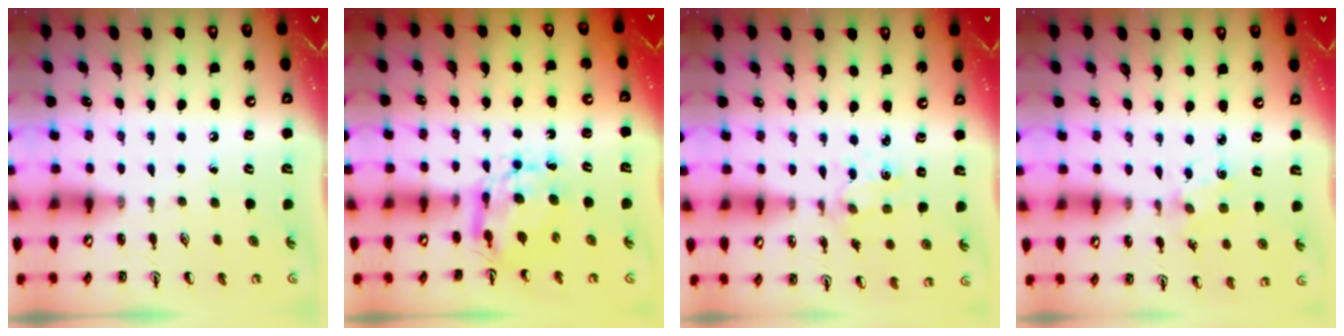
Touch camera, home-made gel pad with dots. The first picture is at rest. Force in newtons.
{"total": 6.8, "press": 6.8, "slide": 0.6}
{"total": 1.5, "press": 1.4, "slide": 0.3}
{"total": 1.9, "press": 1.8, "slide": 0.4}